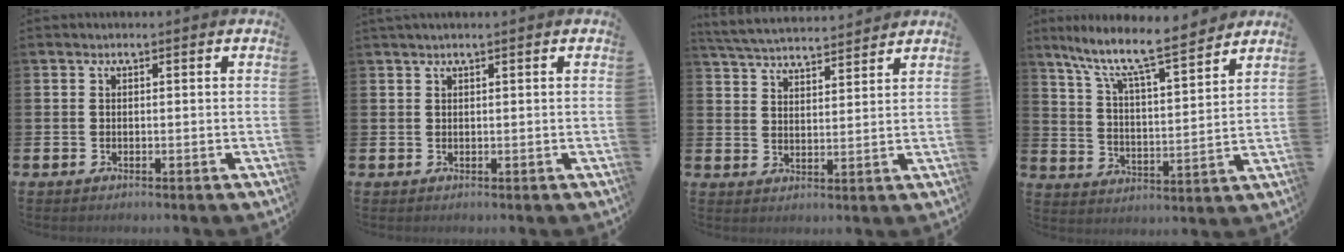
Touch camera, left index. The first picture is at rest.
{"total": 0.6, "force": [0.5, -0.1, 0.3], "torque": [-0.008, 0.001, 0.010]}
{"total": 5.0, "force": [5.0, 0.4, 0.5], "torque": [-0.028, -0.030, 0.088]}
{"total": 9.2, "force": [8.2, 0.8, 4.1], "torque": [-0.102, -0.062, 0.134]}